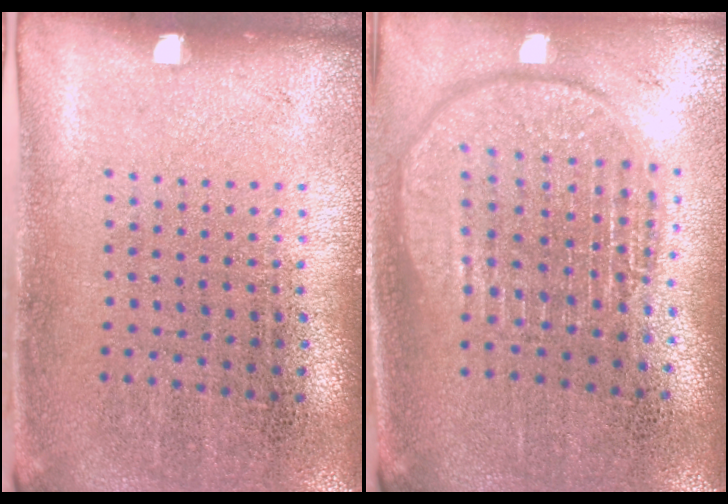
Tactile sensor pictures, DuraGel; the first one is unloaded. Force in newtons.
{"total": 1.9, "press": 1.6, "slide": 1.0}